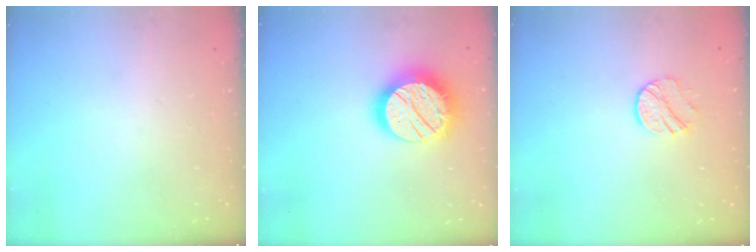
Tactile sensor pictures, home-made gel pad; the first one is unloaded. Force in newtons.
{"total": 18.7, "press": 18.7, "slide": 1.1}
{"total": 8.3, "press": 8.3, "slide": 0.8}